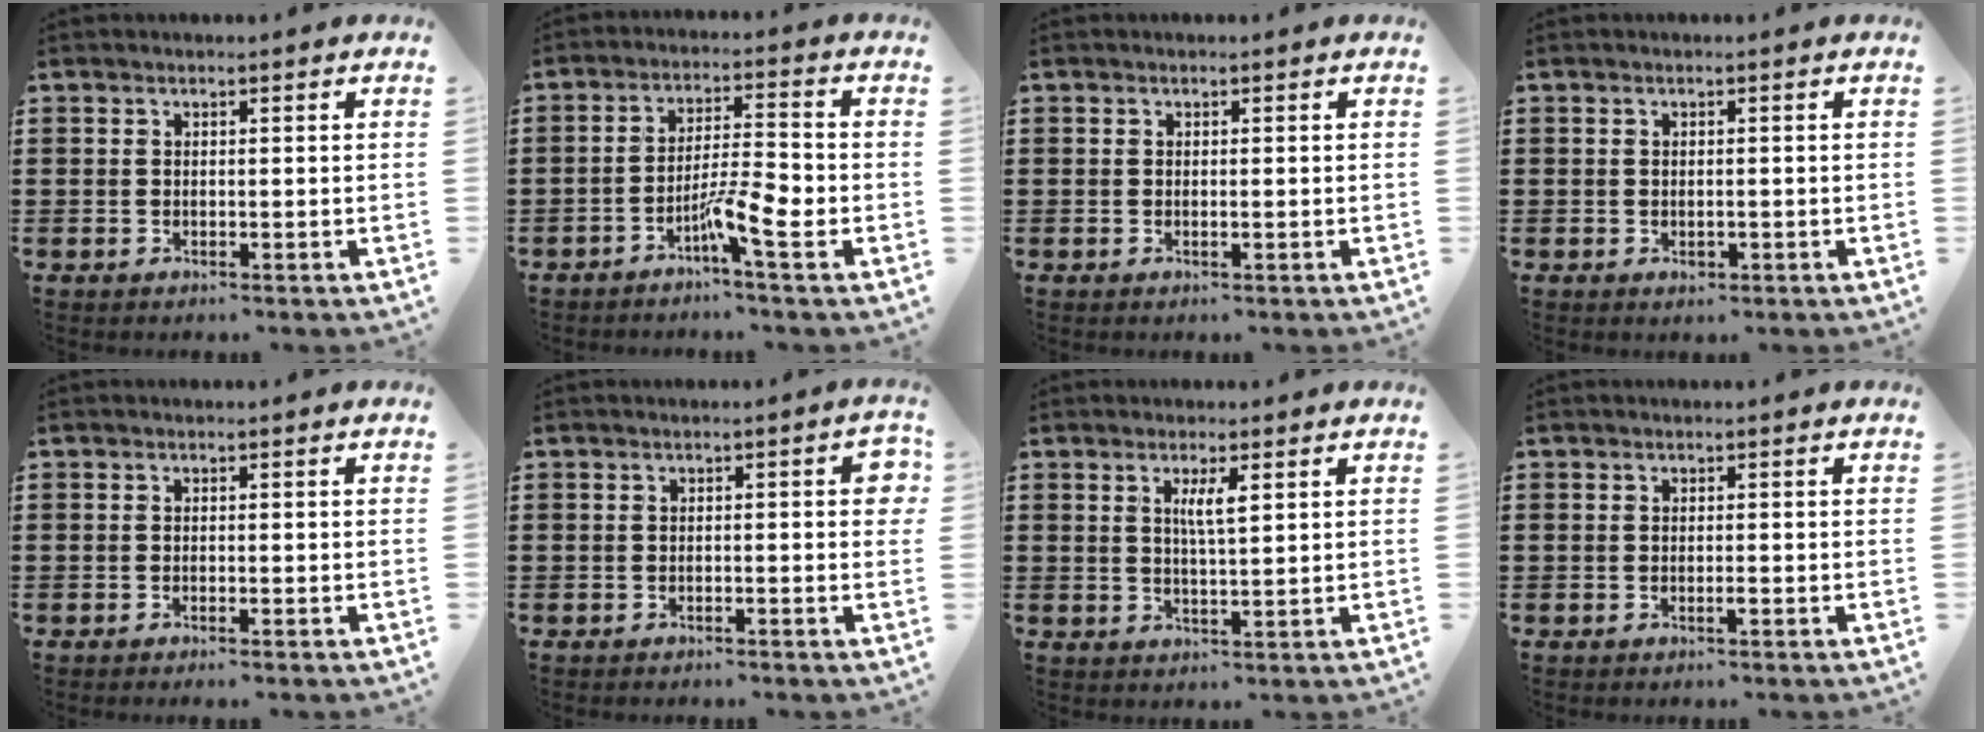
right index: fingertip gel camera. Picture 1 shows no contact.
{"total": 6.8, "force": [-3.3, 0.8, 5.9], "torque": [-0.111, -0.004, -0.062]}
{"total": 0.0}
{"total": 1.0, "force": [-0.3, 0.6, 0.7], "torque": [-0.015, 0.000, -0.004]}
{"total": 0.7, "force": [-0.5, 0.0, 0.4], "torque": [-0.008, -0.003, -0.010]}
{"total": 2.4, "force": [-0.5, 0.3, 2.4], "torque": [-0.031, -0.005, -0.011]}
{"total": 3.3, "force": [1.1, 0.5, 3.1], "torque": [-0.063, 0.004, 0.016]}
{"total": 0.7, "force": [-0.4, 0.2, 0.6], "torque": [-0.013, -0.003, -0.006]}